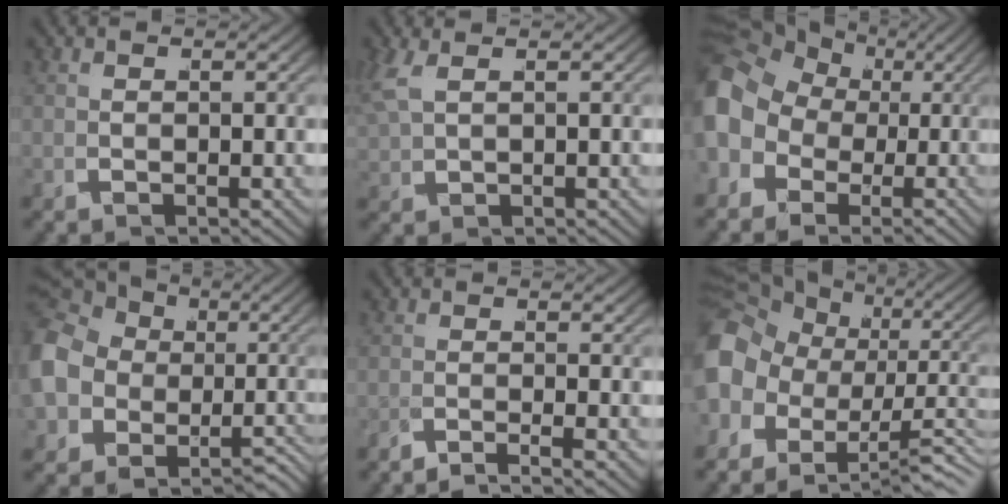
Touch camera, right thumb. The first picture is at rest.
{"total": 2.0, "force": [1.1, 0.8, 1.4], "torque": [-0.040, 0.004, 0.028]}
{"total": 9.7, "force": [1.0, 8.1, 5.2], "torque": [-0.116, -0.016, 0.014]}
{"total": 12.8, "force": [-0.5, 11.2, 6.1], "torque": [-0.135, -0.034, -0.012]}
{"total": 2.5, "force": [-2.3, 0.3, 0.9], "torque": [-0.002, 0.002, -0.049]}
{"total": 10.8, "force": [-1.5, 8.2, 6.9], "torque": [-0.119, -0.014, -0.023]}